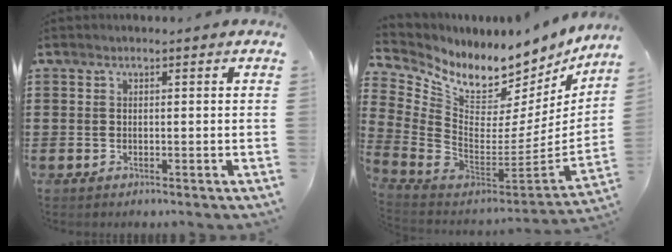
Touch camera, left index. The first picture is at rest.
{"total": 7.2, "force": [6.5, 2.3, 2.2], "torque": [-0.079, -0.077, 0.110]}